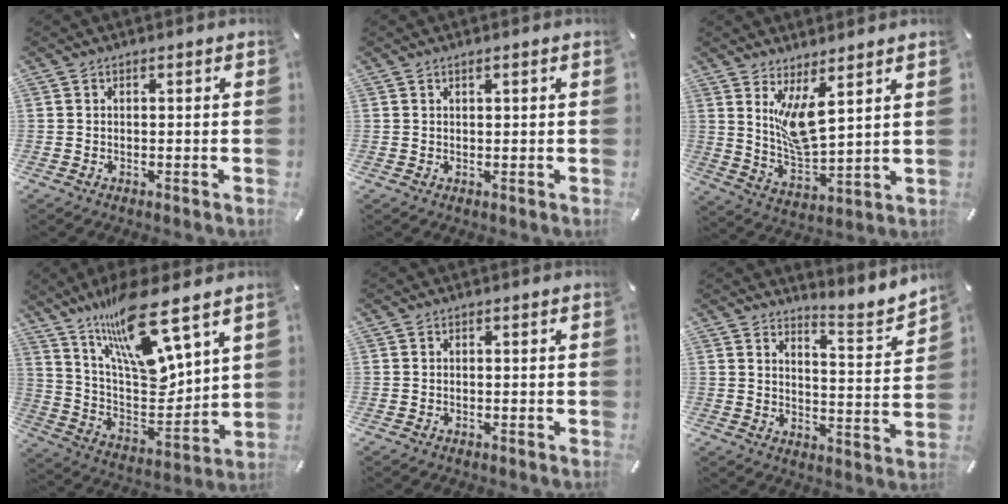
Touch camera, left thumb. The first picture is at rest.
{"total": 0.8, "force": [0.4, 0.2, 0.6], "torque": [-0.011, 0.000, 0.007]}
{"total": 10.6, "force": [5.2, 3.9, 8.3], "torque": [-0.168, -0.027, 0.093]}
{"total": 17.9, "force": [13.9, 4.5, 10.4], "torque": [-0.210, -0.107, 0.234]}
{"total": 0.0}
{"total": 6.1, "force": [5.6, 1.4, 1.9], "torque": [-0.025, -0.063, 0.090]}